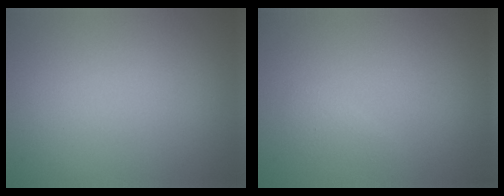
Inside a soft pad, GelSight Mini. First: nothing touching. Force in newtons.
{"total": 0.9, "press": 0.9, "slide": 0.1}